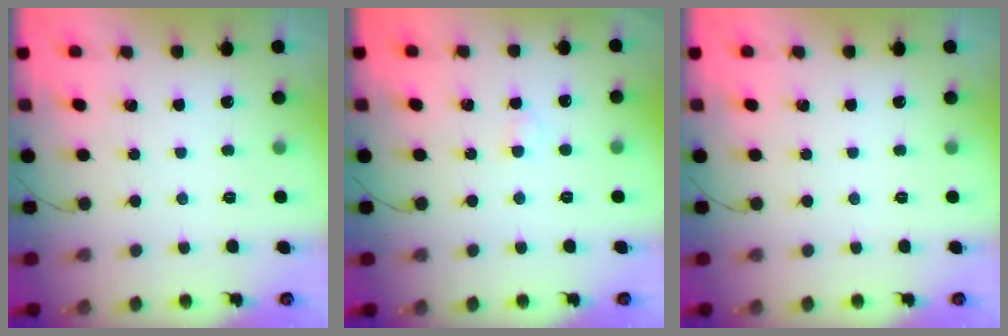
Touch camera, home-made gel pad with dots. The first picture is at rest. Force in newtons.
{"total": 1.5, "press": 1.2, "slide": 0.8}
{"total": 0.0}